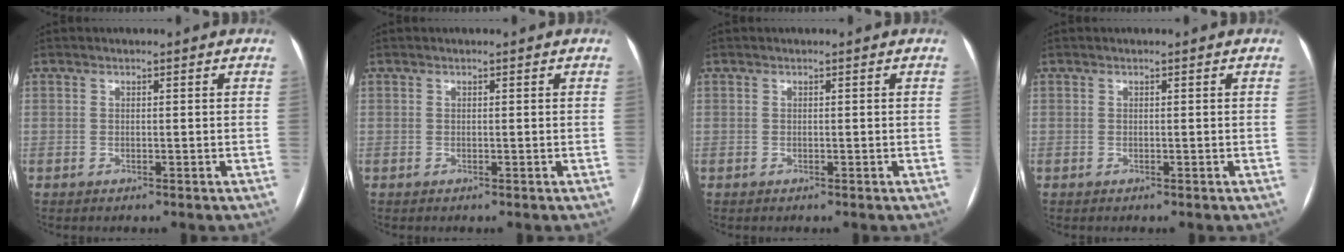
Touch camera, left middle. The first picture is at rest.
{"total": 0.0}
{"total": 0.0}
{"total": 0.0}